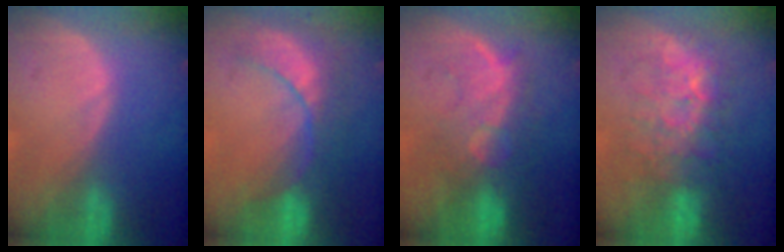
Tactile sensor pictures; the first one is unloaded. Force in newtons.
{"total": 8.4, "press": 7.6, "slide": 3.6}
{"total": 9.3, "press": 8.5, "slide": 3.7}
{"total": 8.0, "press": 7.8, "slide": 1.8}